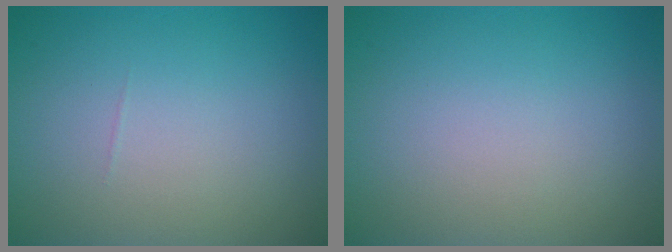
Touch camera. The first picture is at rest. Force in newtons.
{"total": 0.0}